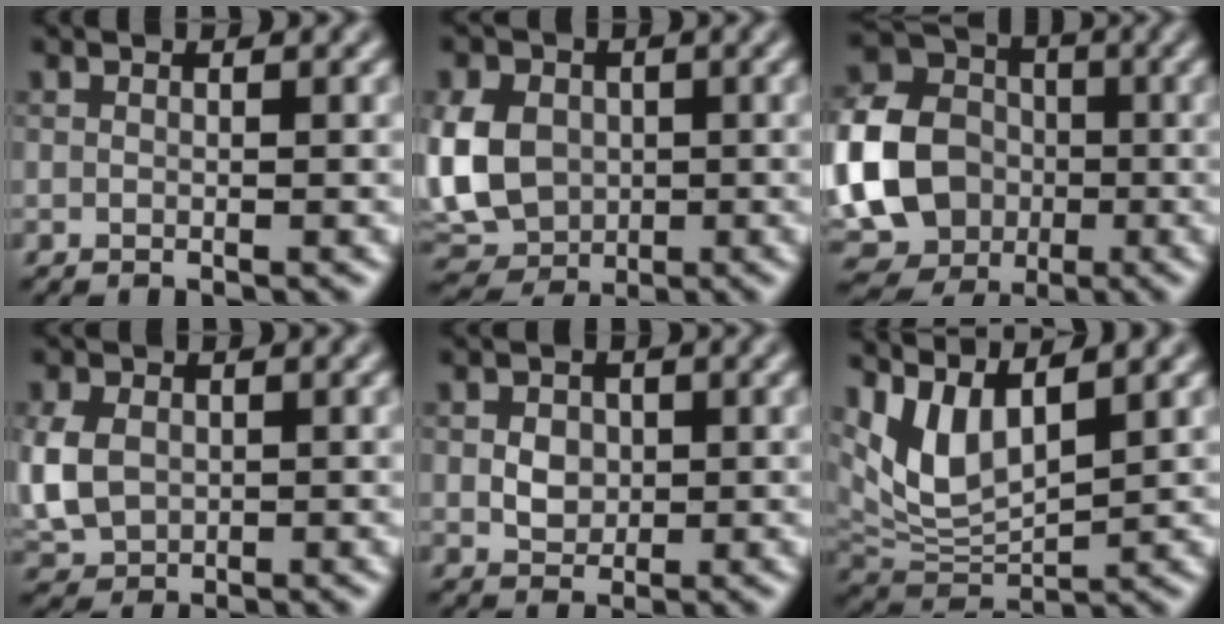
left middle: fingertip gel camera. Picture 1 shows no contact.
{"total": 9.2, "force": [0.2, 7.4, 5.6], "torque": [-0.121, 0.007, -0.014]}
{"total": 12.7, "force": [-1.9, 10.6, 6.7], "torque": [-0.156, -0.025, -0.040]}
{"total": 5.7, "force": [-0.1, 4.5, 3.5], "torque": [-0.092, -0.001, 0.003]}
{"total": 2.3, "force": [0.1, 1.9, 1.3], "torque": [-0.024, -0.001, -0.001]}
{"total": 5.6, "force": [3.0, 2.5, 4.1], "torque": [-0.096, -0.006, 0.065]}